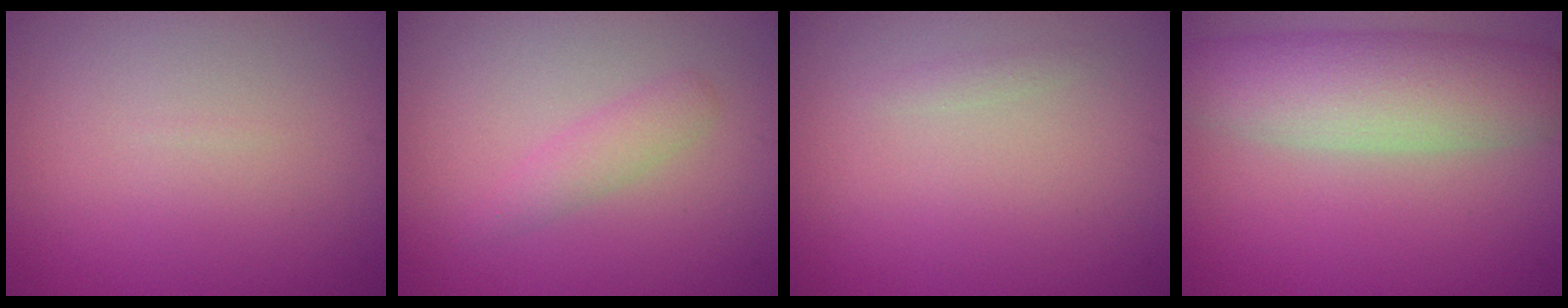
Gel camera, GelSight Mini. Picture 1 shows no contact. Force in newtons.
{"total": 1.7, "press": 1.7, "slide": 0.0}
{"total": 0.6, "press": 0.6, "slide": 0.0}
{"total": 7.2, "press": 7.2, "slide": 0.6}